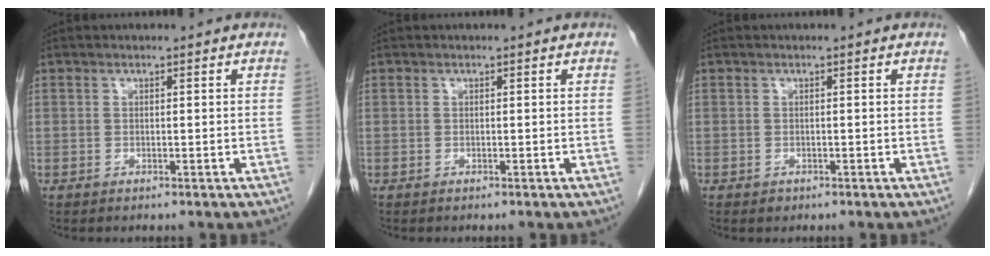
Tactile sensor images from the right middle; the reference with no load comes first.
{"total": 0.0}
{"total": 0.5, "force": [-0.3, 0.4, 0.1], "torque": [-0.003, 0.002, -0.003]}